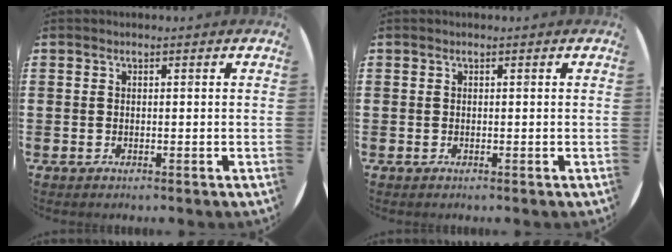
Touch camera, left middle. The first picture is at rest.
{"total": 0.0}